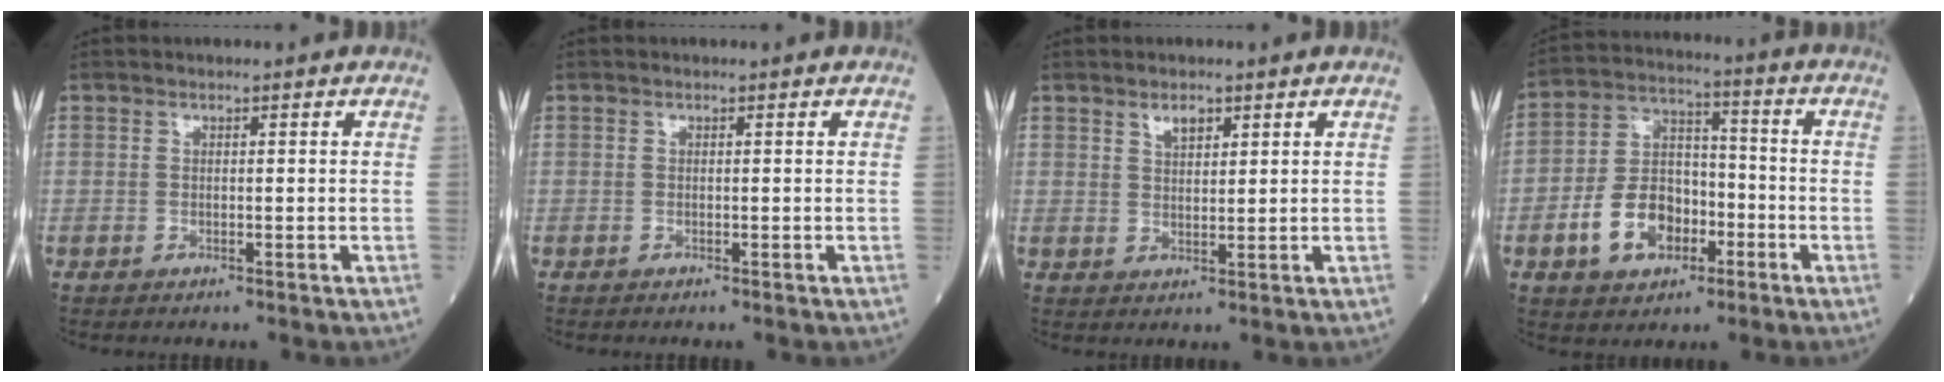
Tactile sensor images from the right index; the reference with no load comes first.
{"total": 0.0}
{"total": 2.4, "force": [1.6, 1.1, 1.5], "torque": [-0.027, 0.001, 0.030]}
{"total": 10.7, "force": [-4.1, 7.0, 7.0], "torque": [-0.153, 0.020, -0.069]}